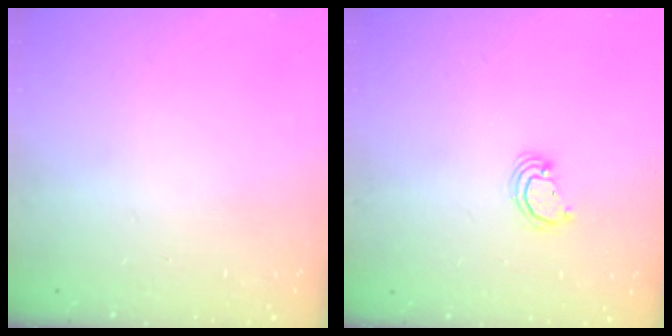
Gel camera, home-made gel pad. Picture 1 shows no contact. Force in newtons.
{"total": 2.7, "press": 2.7, "slide": 0.2}